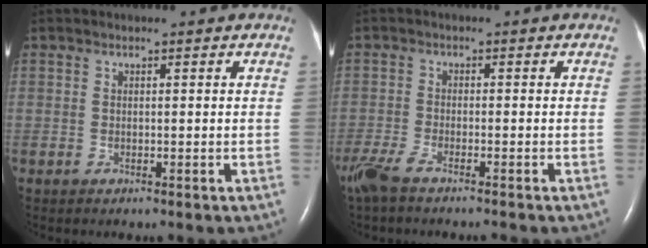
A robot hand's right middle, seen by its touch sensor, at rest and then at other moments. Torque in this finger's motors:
{"motor_torque": [0.63, -0.60, 0.02, 0.04]}